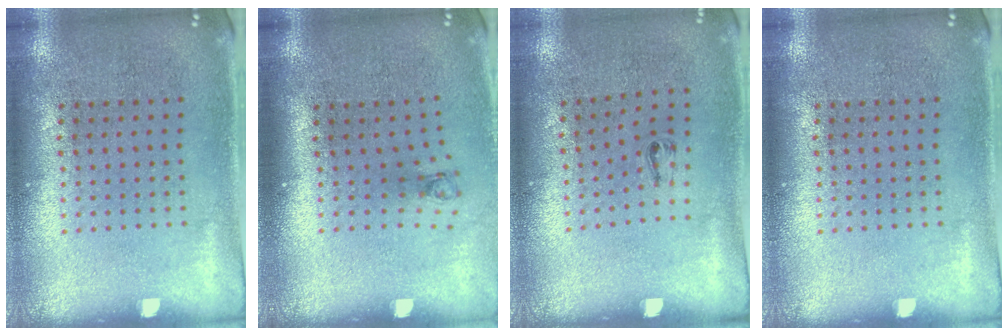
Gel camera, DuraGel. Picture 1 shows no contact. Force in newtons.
{"total": 0.8, "press": 0.3, "slide": 0.8}
{"total": 0.5, "press": 0.2, "slide": 0.5}
{"total": 0.0}